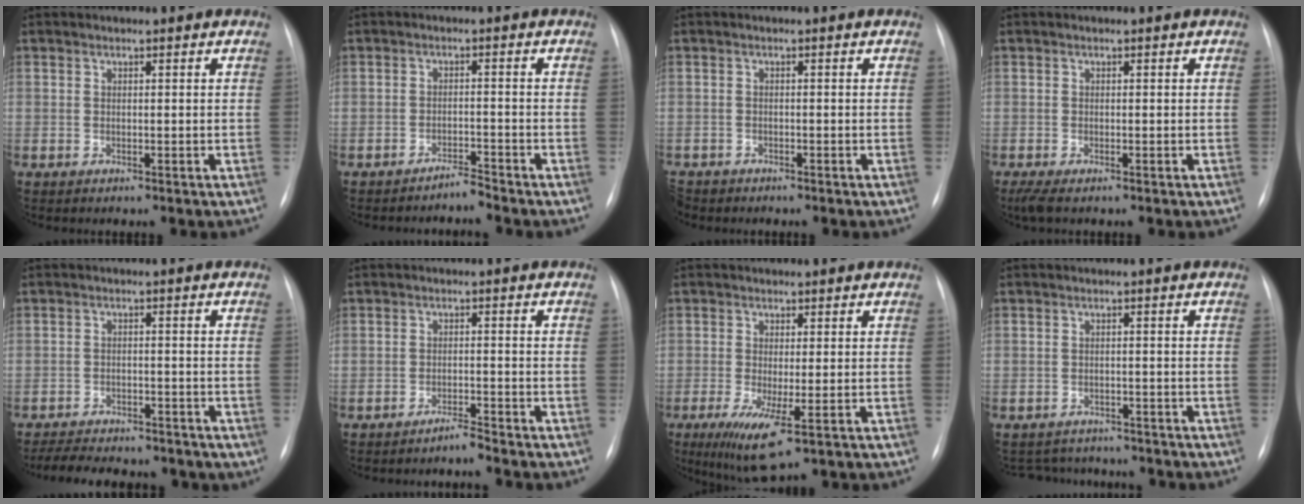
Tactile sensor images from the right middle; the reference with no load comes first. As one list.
[{"total": 2.0, "force": [-2.0, -0.4, -0.1], "torque": [0.010, -0.006, -0.032]}, {"total": 3.0, "force": [-2.5, 1.6, 0.1], "torque": [-0.003, -0.002, -0.045]}, {"total": 2.0, "force": [-1.4, 0.5, 1.4], "torque": [-0.031, -0.009, -0.026]}, {"total": 11.4, "force": [-9.3, 4.3, 4.9], "torque": [-0.095, 0.003, -0.125]}, {"total": 1.8, "force": [-1.8, -0.4, 0.3], "torque": [0.000, -0.002, -0.030]}, {"total": 6.4, "force": [-2.2, 1.1, 5.9], "torque": [-0.112, -0.020, -0.033]}, {"total": 5.3, "force": [-5.0, 1.7, 0.1], "torque": [0.001, 0.010, -0.067]}]